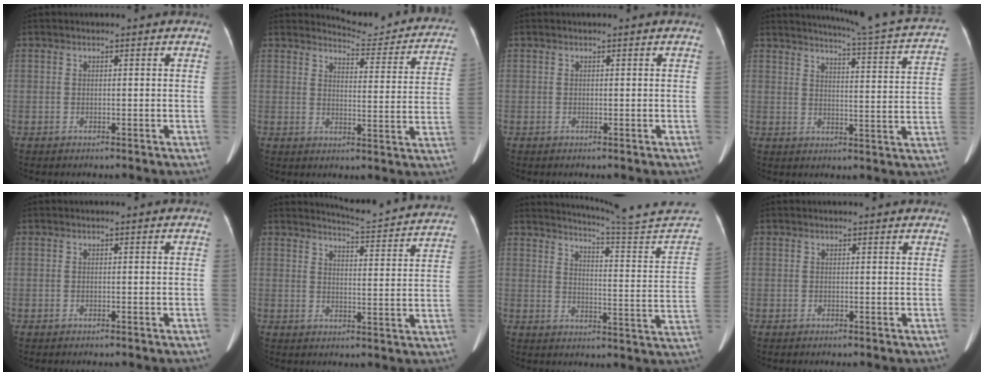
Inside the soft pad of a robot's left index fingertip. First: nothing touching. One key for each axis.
{"total": 13.5, "fx": 13.1, "fy": 2.1, "fz": 2.3, "tx": -0.011, "ty": -0.052, "tz": 0.135}
{"total": 0.0}
{"total": 19.6, "fx": 18.2, "fy": -0.3, "fz": 7.1, "tx": -0.105, "ty": -0.067, "tz": 0.209}
{"total": 0.0}
{"total": 16.0, "fx": 15.6, "fy": 0.4, "fz": 3.7, "tx": -0.051, "ty": -0.063, "tz": 0.174}
{"total": 22.2, "fx": 21.0, "fy": -1.6, "fz": 6.8, "tx": -0.104, "ty": -0.120, "tz": 0.252}
{"total": 2.5, "fx": 2.4, "fy": 0.3, "fz": 0.7, "tx": -0.014, "ty": 0.007, "tz": 0.020}